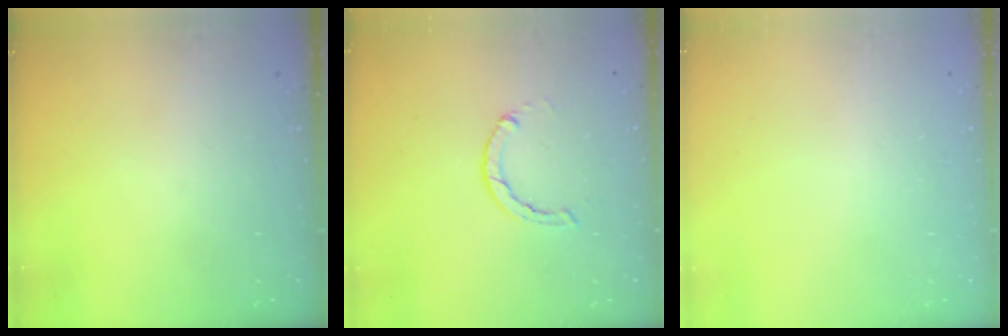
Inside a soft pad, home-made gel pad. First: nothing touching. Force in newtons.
{"total": 2.1, "press": 2.1, "slide": 0.3}
{"total": 2.4, "press": 2.4, "slide": 0.2}